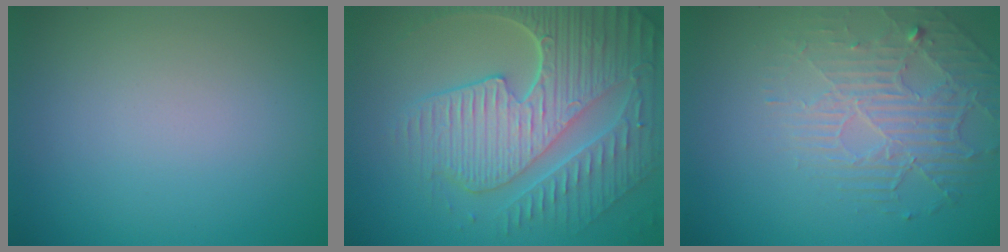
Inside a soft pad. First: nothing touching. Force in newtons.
{"total": 9.3, "press": 6.3, "slide": 6.8}
{"total": 2.6, "press": 2.0, "slide": 1.7}